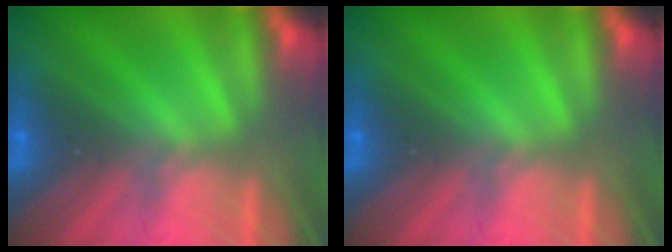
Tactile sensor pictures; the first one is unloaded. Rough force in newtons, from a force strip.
{"total": 0.0}